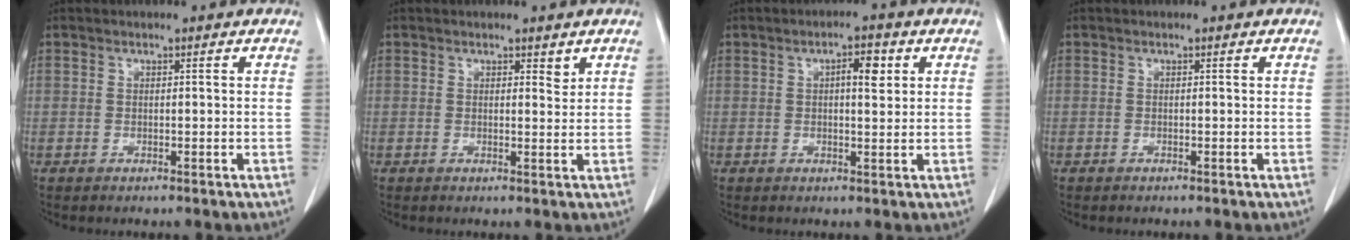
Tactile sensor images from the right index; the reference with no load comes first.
{"total": 1.4, "force": [1.1, 0.6, 0.6], "torque": [-0.006, -0.007, 0.015]}
{"total": 3.8, "force": [1.2, 1.1, 3.4], "torque": [-0.052, 0.004, 0.018]}
{"total": 0.0}